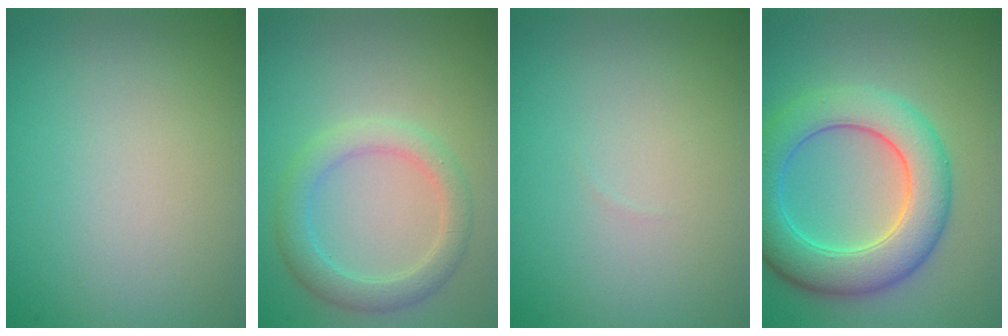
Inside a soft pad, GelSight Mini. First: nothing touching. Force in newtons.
{"total": 3.1, "press": 3.1, "slide": 0.0}
{"total": 0.0}
{"total": 7.5, "press": 7.5, "slide": 0.1}